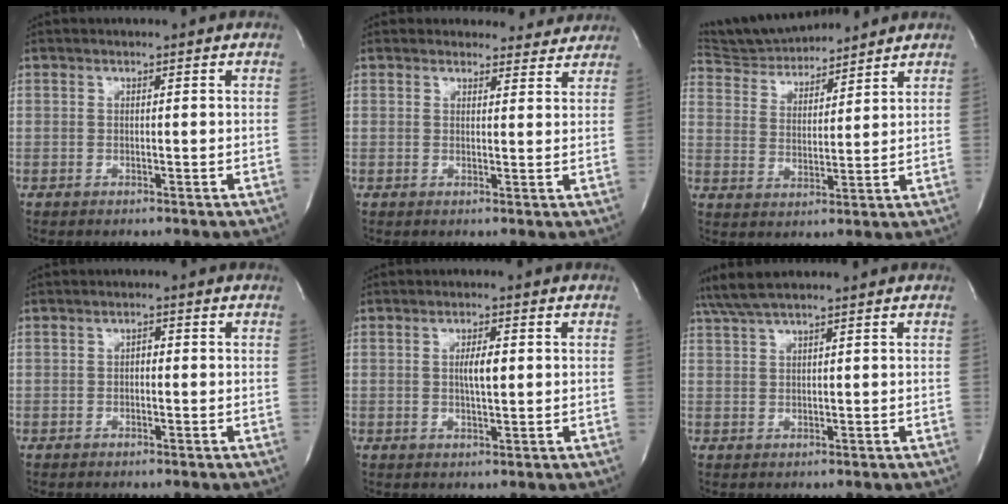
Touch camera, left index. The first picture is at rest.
{"total": 4.8, "force": [4.4, 1.8, -0.6], "torque": [0.023, -0.009, 0.034]}
{"total": 10.3, "force": [10.0, 1.6, 2.2], "torque": [-0.049, 0.018, 0.182]}
{"total": 0.6, "force": [-0.1, 0.3, 0.5], "torque": [-0.007, 0.001, -0.003]}
{"total": 3.3, "force": [0.3, 0.7, 3.2], "torque": [-0.054, -0.001, 0.004]}
{"total": 4.0, "force": [3.4, -0.3, 2.2], "torque": [-0.053, 0.017, 0.072]}